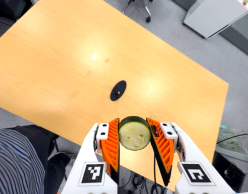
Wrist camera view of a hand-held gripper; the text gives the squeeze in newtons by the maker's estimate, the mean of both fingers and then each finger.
{"total": 9.8, "left": 9.0, "right": 10.5}